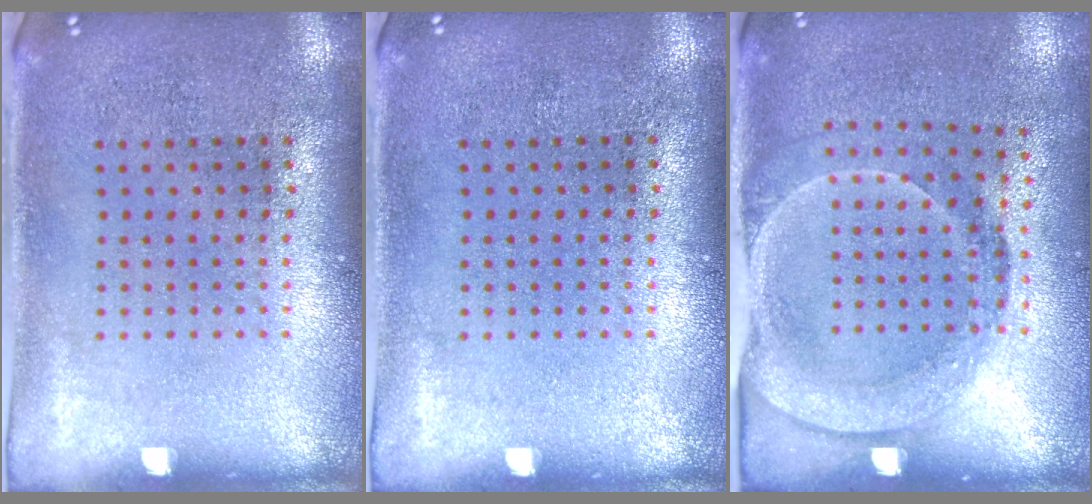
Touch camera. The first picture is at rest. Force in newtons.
{"total": 0.0}
{"total": 1.7, "press": 1.3, "slide": 1.1}